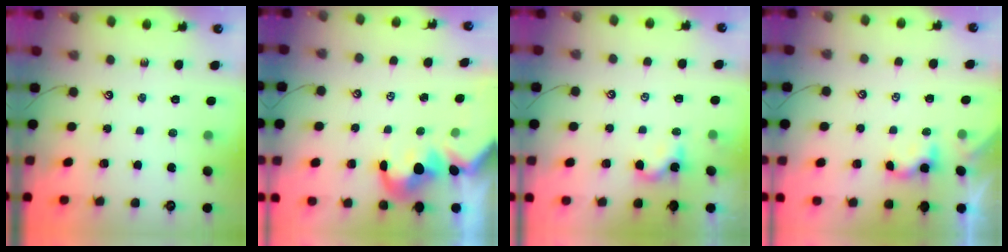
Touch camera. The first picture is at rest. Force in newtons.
{"total": 2.9, "press": 2.7, "slide": 1.1}
{"total": 1.2, "press": 1.1, "slide": 0.1}
{"total": 2.4, "press": 2.4, "slide": 0.1}